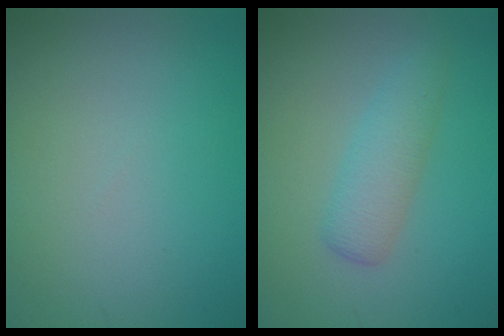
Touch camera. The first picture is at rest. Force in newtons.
{"total": 2.8, "press": 2.8, "slide": 0.0}